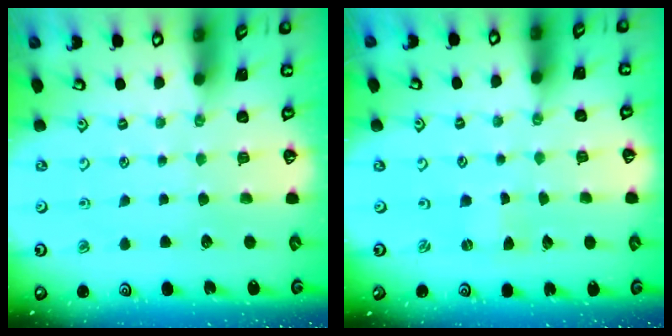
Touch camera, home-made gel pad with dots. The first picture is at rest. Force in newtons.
{"total": 0.0}